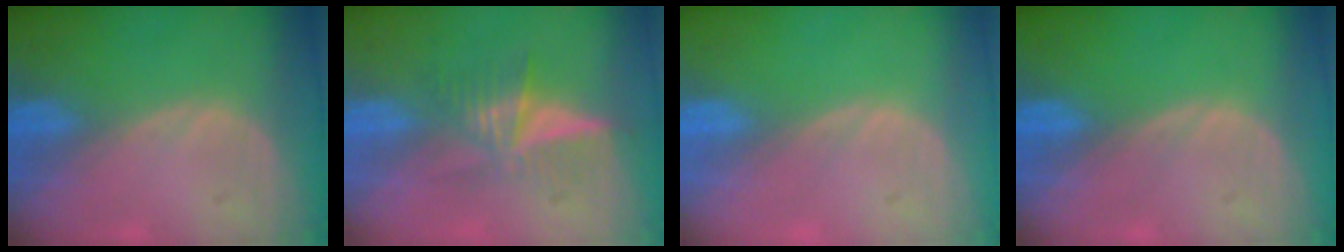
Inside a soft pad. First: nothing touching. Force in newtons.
{"total": 6.5, "press": 5.5, "slide": 3.4}
{"total": 0.0}
{"total": 0.0}